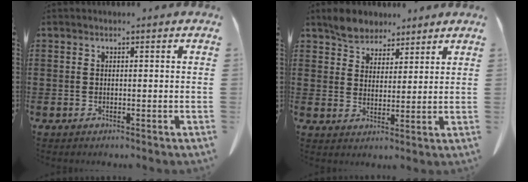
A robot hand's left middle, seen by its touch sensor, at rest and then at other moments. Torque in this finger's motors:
{"motor_torque": [1.03, 0.44, 0.10, 0.03]}